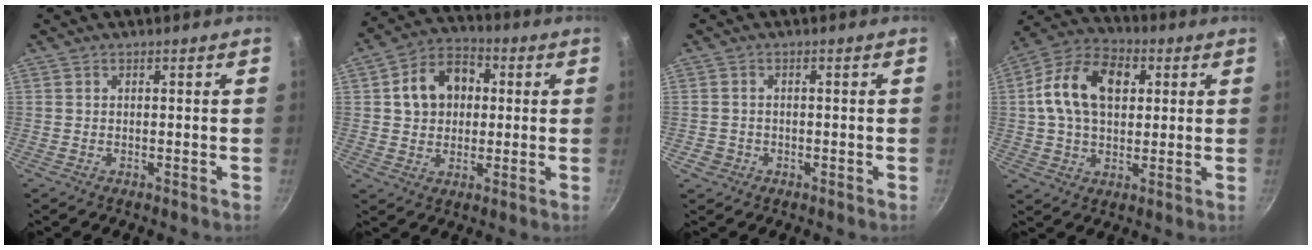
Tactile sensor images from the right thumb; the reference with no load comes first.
{"total": 11.5, "force": [1.9, 9.1, 6.8], "torque": [-0.081, 0.020, 0.020]}
{"total": 2.2, "force": [-0.9, 1.9, 0.6], "torque": [-0.005, 0.010, -0.011]}
{"total": 15.5, "force": [3.3, 10.5, 10.9], "torque": [-0.168, 0.017, 0.041]}